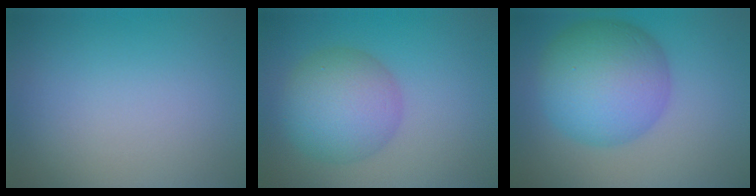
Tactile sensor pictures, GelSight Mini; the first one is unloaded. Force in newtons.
{"total": 6.3, "press": 6.3, "slide": 0.1}
{"total": 9.2, "press": 9.2, "slide": 0.2}